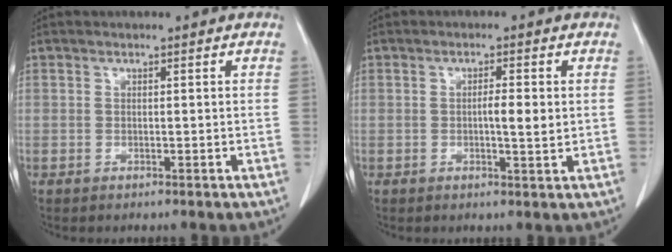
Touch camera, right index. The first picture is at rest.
{"total": 3.1, "force": [0.1, 0.3, 3.1], "torque": [-0.051, -0.002, 0.002]}